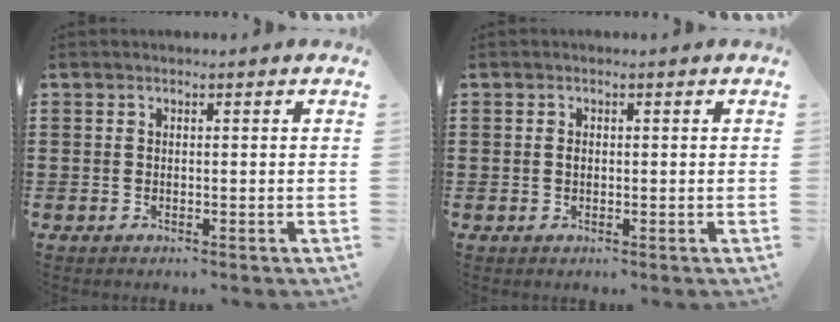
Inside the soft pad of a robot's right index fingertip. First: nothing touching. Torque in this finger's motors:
{"motor_torque": [0.18, 0.27, 0.10, 0.01]}